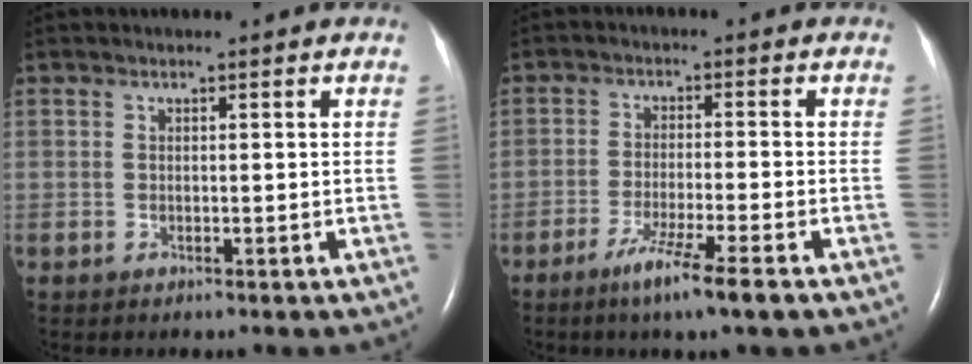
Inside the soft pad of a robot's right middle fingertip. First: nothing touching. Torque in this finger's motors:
{"motor_torque": [0.74, -0.68, 0.11, 0.05]}